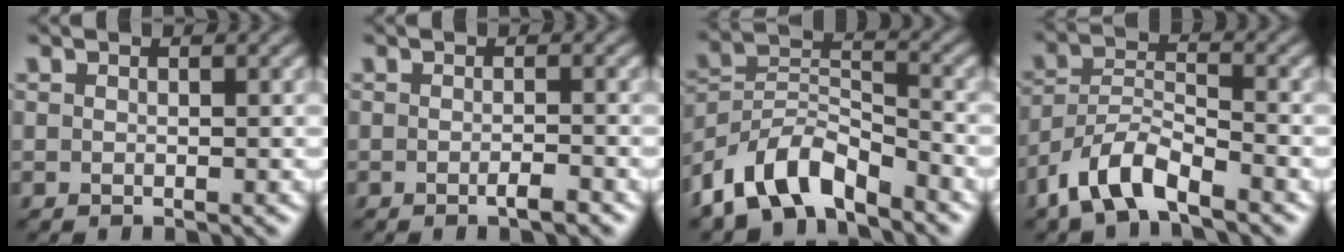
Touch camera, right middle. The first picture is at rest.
{"total": 1.4, "force": [-0.7, 0.2, 1.2], "torque": [-0.018, 0.001, -0.014]}
{"total": 7.7, "force": [-5.7, 3.4, 3.8], "torque": [-0.064, 0.002, -0.118]}
{"total": 5.6, "force": [-4.1, 1.9, 3.4], "torque": [-0.064, 0.002, -0.086]}